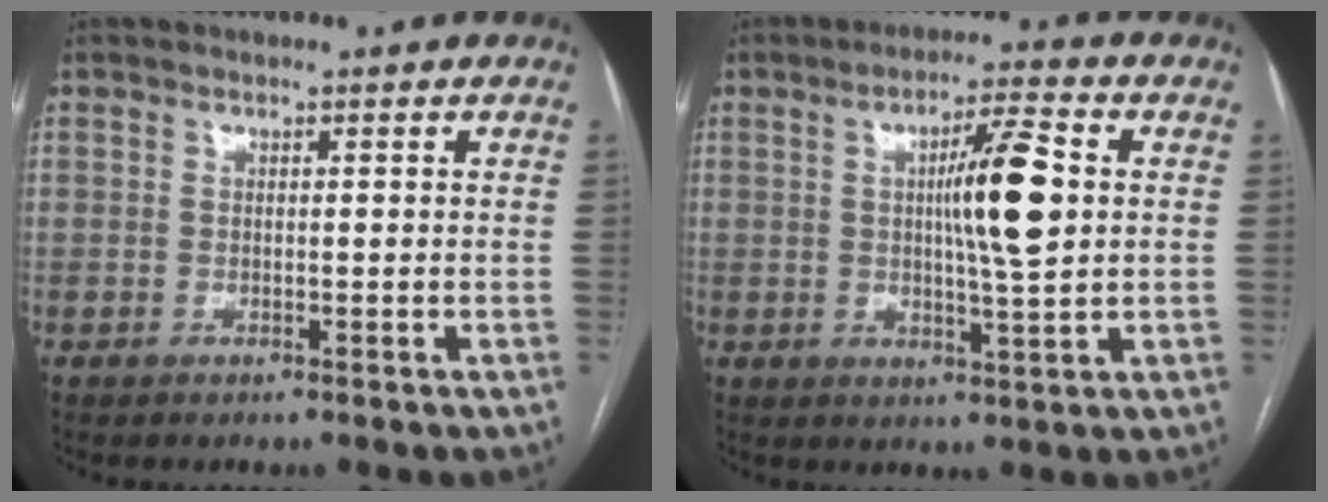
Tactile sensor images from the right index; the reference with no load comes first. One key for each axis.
{"total": 9.9, "fx": 1.4, "fy": 0.7, "fz": 9.8, "tx": -0.161, "ty": 0.004, "tz": 0.023}